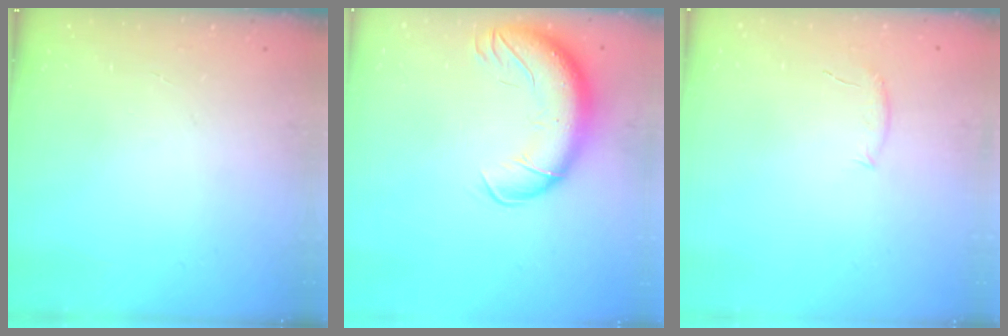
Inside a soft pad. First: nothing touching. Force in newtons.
{"total": 16.6, "press": 16.1, "slide": 4.1}
{"total": 6.5, "press": 6.3, "slide": 1.2}